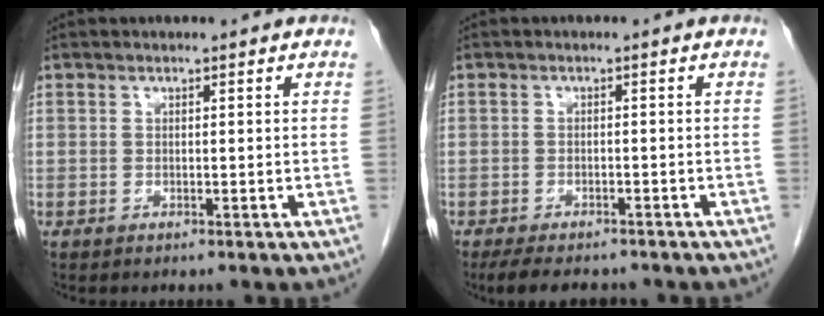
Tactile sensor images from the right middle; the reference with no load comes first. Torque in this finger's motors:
{"motor_torque": [0.69, -0.31, 0.14, 0.03]}